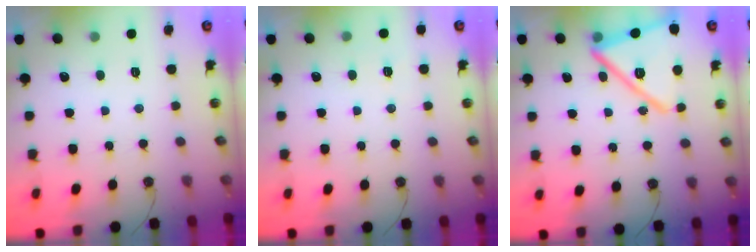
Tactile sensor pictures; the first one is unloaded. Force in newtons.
{"total": 2.7, "press": 2.7, "slide": 0.5}
{"total": 20.2, "press": 20.1, "slide": 1.6}